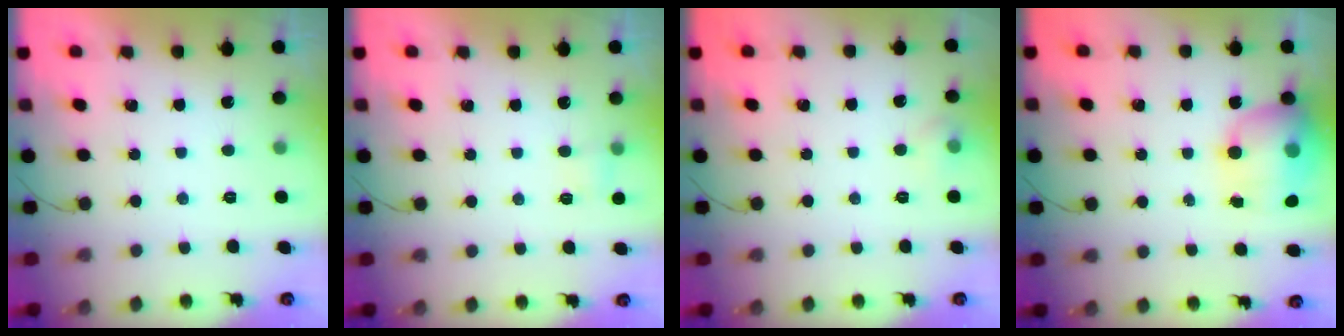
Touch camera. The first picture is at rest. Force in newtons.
{"total": 7.3, "press": 2.9, "slide": 6.7}
{"total": 6.4, "press": 4.4, "slide": 4.6}
{"total": 13.2, "press": 12.8, "slide": 3.4}